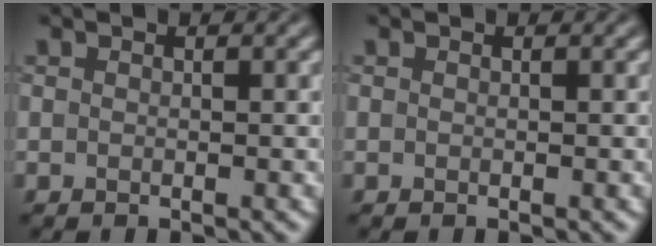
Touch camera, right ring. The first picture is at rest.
{"total": 0.0}